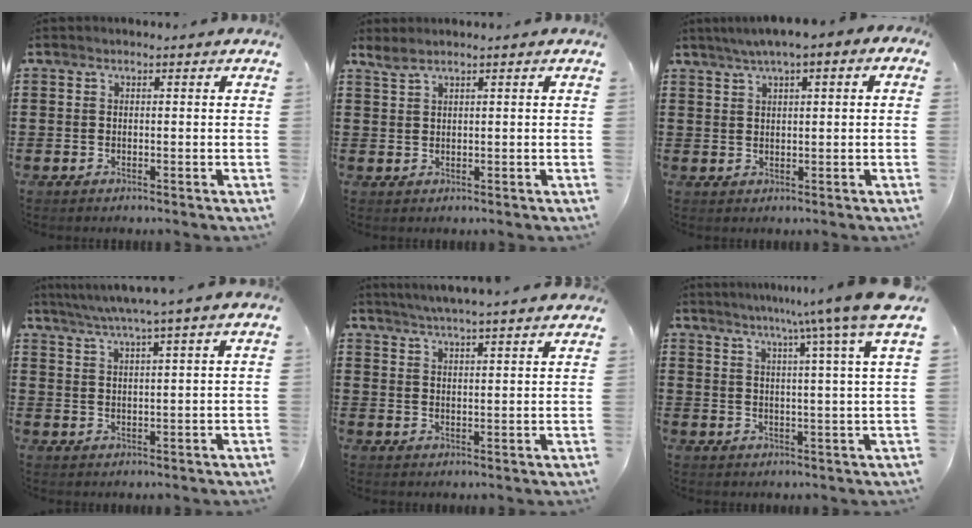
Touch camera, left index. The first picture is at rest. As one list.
[{"total": 1.6, "force": [1.3, 0.2, 1.0], "torque": [-0.022, 0.000, 0.025]}, {"total": 2.6, "force": [1.0, 0.6, 2.3], "torque": [-0.044, 0.006, 0.016]}, {"total": 4.0, "force": [3.0, -0.7, 2.4], "torque": [-0.053, -0.012, 0.051]}, {"total": 4.0, "force": [3.8, -0.7, 1.0], "torque": [-0.032, -0.017, 0.066]}, {"total": 8.3, "force": [5.7, -1.8, 5.7], "torque": [-0.113, -0.027, 0.087]}]